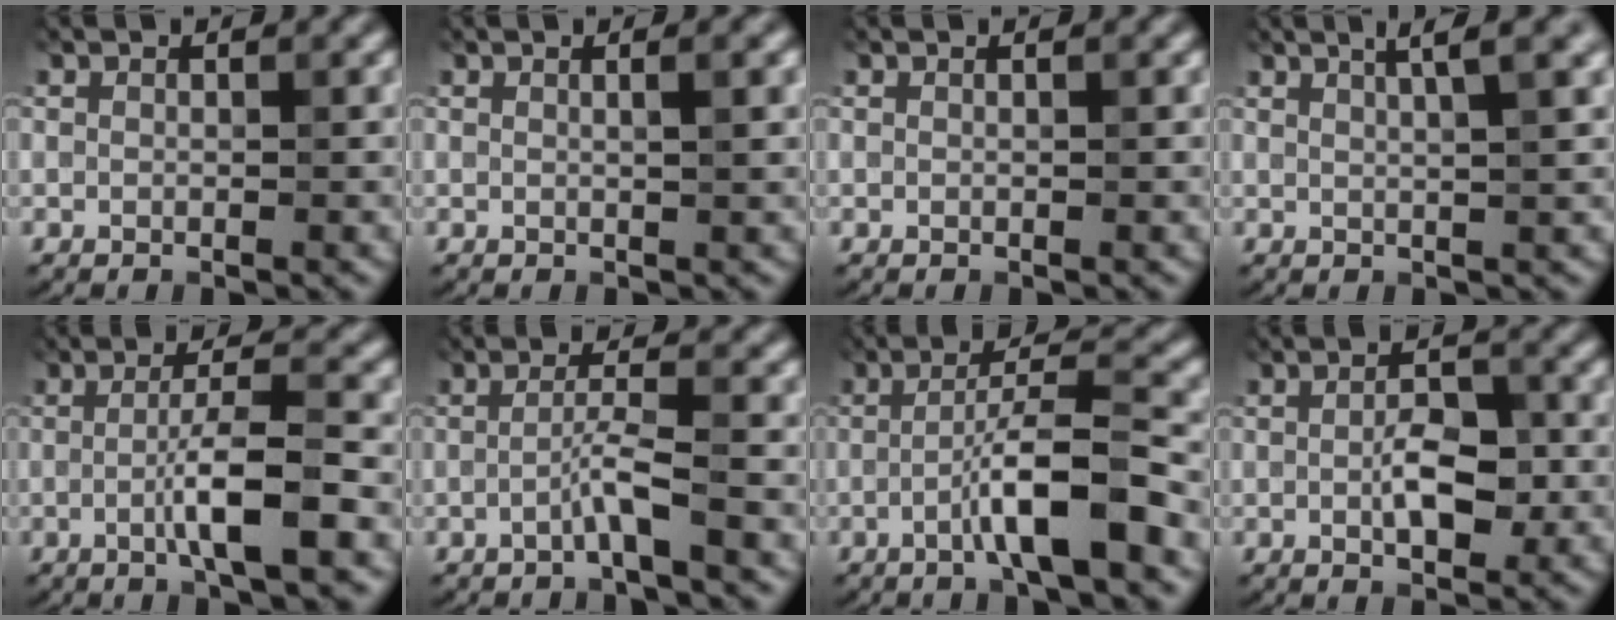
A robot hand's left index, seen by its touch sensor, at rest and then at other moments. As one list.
[{"total": 1.3, "force": [0.4, -0.1, 1.3], "torque": [-0.024, 0.006, 0.006]}, {"total": 0.0}, {"total": 4.0, "force": [2.2, 0.8, 3.3], "torque": [-0.031, 0.019, 0.017]}, {"total": 5.0, "force": [-1.5, 0.2, 4.8], "torque": [-0.085, 0.012, -0.033]}, {"total": 2.3, "force": [-1.2, -0.5, 1.9], "torque": [-0.042, 0.015, -0.029]}, {"total": 6.1, "force": [-2.5, 0.4, 5.5], "torque": [-0.095, 0.022, -0.047]}, {"total": 3.6, "force": [-0.5, 1.6, 3.2], "torque": [-0.061, 0.003, -0.007]}]